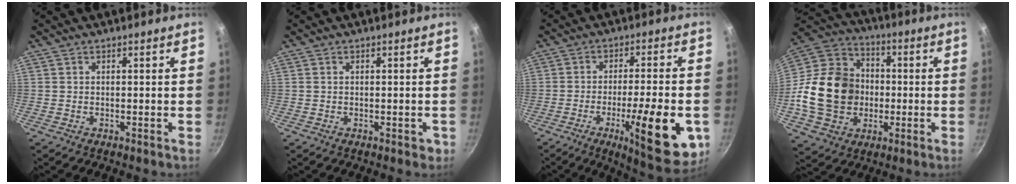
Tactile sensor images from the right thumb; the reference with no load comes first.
{"total": 1.8, "force": [-0.3, 1.3, 1.3], "torque": [-0.007, 0.006, -0.001]}
{"total": 17.7, "force": [-5.6, 4.4, 16.2], "torque": [-0.209, 0.012, -0.079]}
{"total": 21.3, "force": [-2.3, 17.3, 12.2], "torque": [-0.202, 0.036, -0.040]}